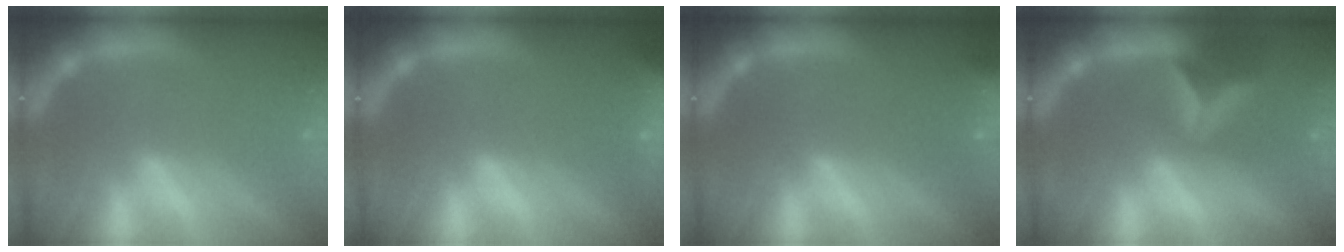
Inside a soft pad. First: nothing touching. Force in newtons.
{"total": 9.5}
{"total": 4.9}
{"total": 5.4}